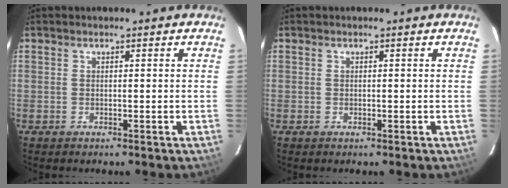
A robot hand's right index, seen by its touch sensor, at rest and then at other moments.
{"total": 0.0}